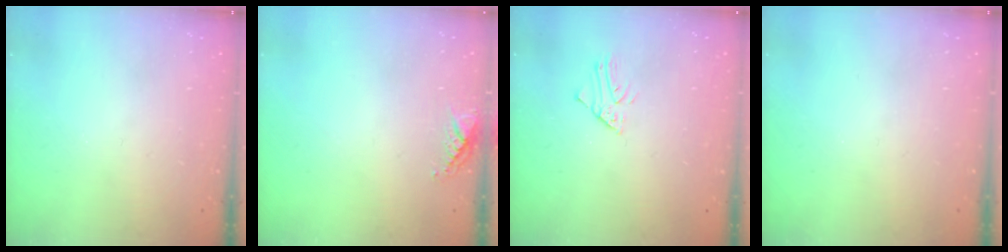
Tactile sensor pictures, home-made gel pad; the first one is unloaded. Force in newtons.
{"total": 5.8, "press": 5.8, "slide": 0.5}
{"total": 1.6, "press": 1.6, "slide": 0.1}
{"total": 0.0}